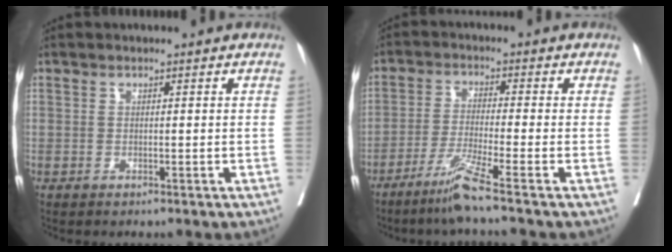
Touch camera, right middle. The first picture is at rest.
{"total": 6.1, "force": [-4.3, -1.7, 4.0], "torque": [-0.079, -0.023, -0.090]}